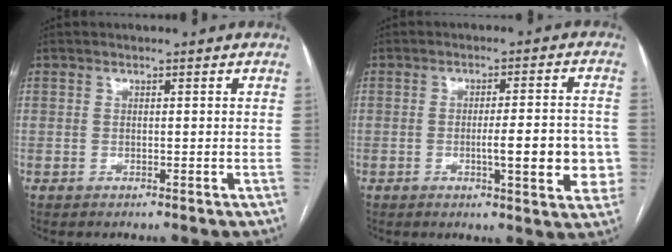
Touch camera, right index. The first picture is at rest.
{"total": 9.6, "force": [-1.9, 1.8, 9.2], "torque": [-0.117, 0.005, -0.020]}